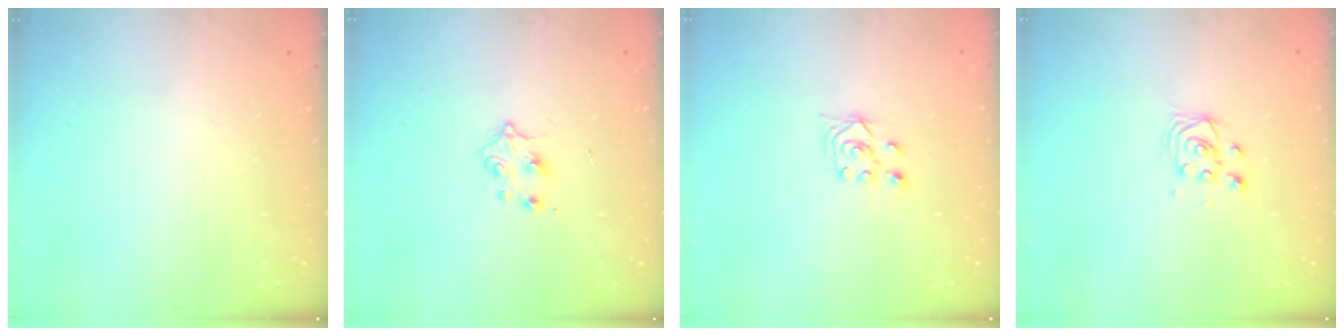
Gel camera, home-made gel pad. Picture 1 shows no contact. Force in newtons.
{"total": 4.1, "press": 4.0, "slide": 0.6}
{"total": 3.0, "press": 2.8, "slide": 0.9}
{"total": 3.7, "press": 3.7, "slide": 0.3}